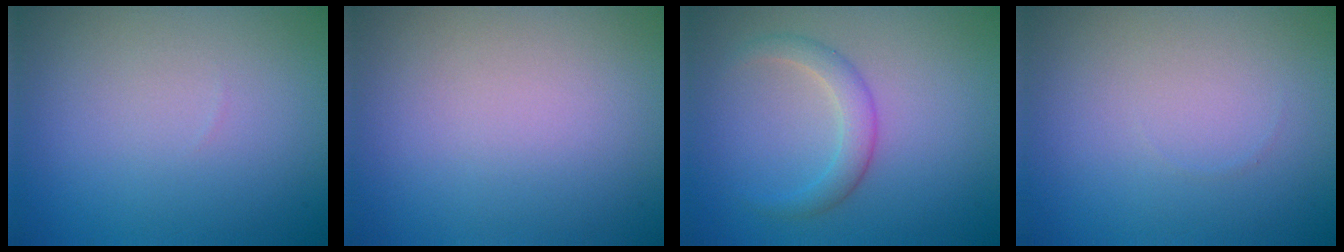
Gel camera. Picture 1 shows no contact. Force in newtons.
{"total": 0.0}
{"total": 2.3, "press": 2.3, "slide": 0.1}
{"total": 0.0}